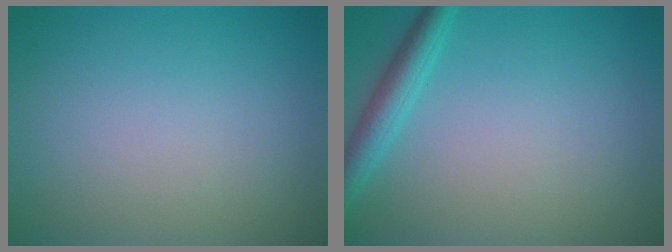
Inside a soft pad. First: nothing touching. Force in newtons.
{"total": 2.7, "press": 2.7, "slide": 0.2}